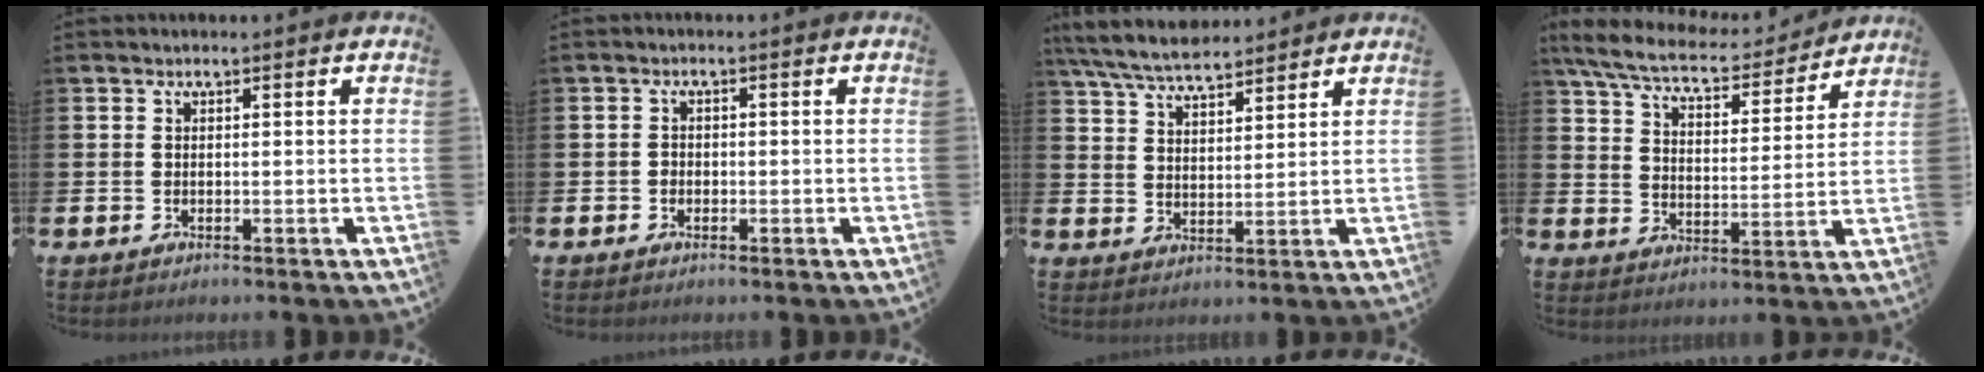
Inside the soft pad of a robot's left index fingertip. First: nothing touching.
{"total": 1.1, "force": [-0.5, 0.9, 0.2], "torque": [-0.006, 0.004, -0.012]}
{"total": 6.5, "force": [6.1, 1.0, 1.8], "torque": [-0.061, -0.023, 0.114]}
{"total": 7.8, "force": [7.1, 1.5, 2.9], "torque": [-0.091, -0.046, 0.121]}